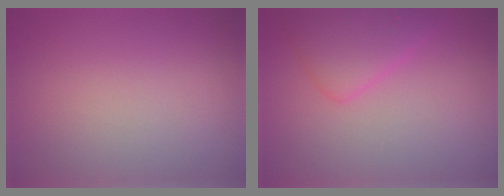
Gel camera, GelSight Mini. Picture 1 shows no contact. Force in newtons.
{"total": 3.2, "press": 3.2, "slide": 0.1}